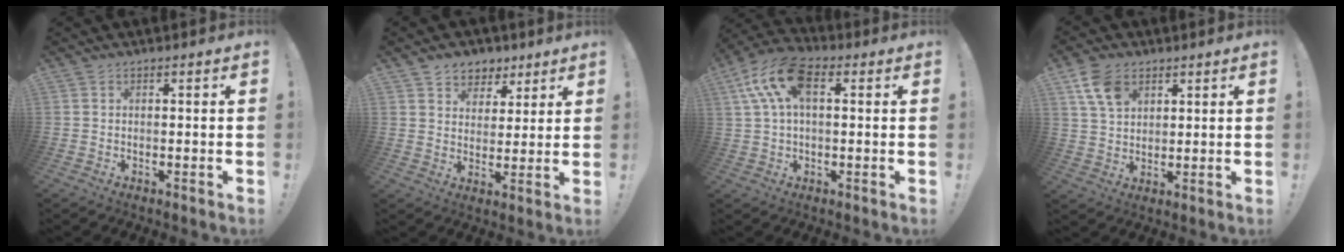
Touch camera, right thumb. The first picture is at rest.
{"total": 6.9, "force": [4.2, 5.4, 0.5], "torque": [-0.004, -0.031, 0.085]}
{"total": 13.5, "force": [3.8, 7.7, 10.5], "torque": [-0.211, 0.002, 0.071]}
{"total": 9.4, "force": [4.8, 6.2, 5.2], "torque": [-0.095, -0.008, 0.097]}